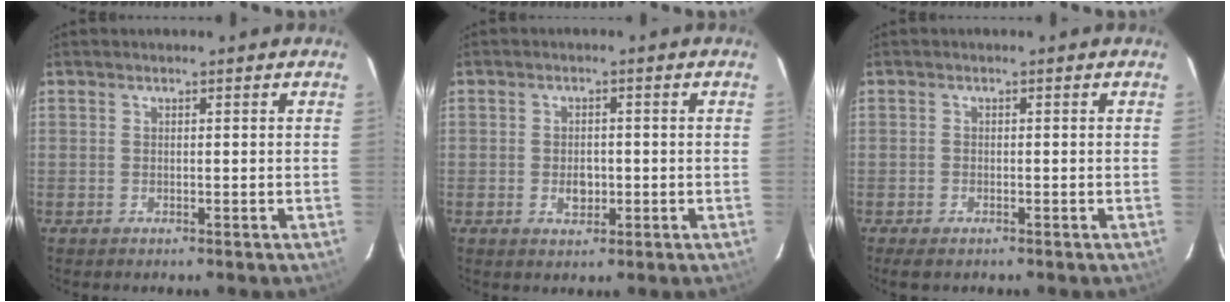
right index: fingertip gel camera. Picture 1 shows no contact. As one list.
[{"total": 3.3, "force": [-0.8, 2.3, 2.2], "torque": [-0.038, 0.000, -0.011]}, {"total": 2.3, "force": [-1.7, 1.0, 1.2], "torque": [-0.028, -0.007, -0.032]}]